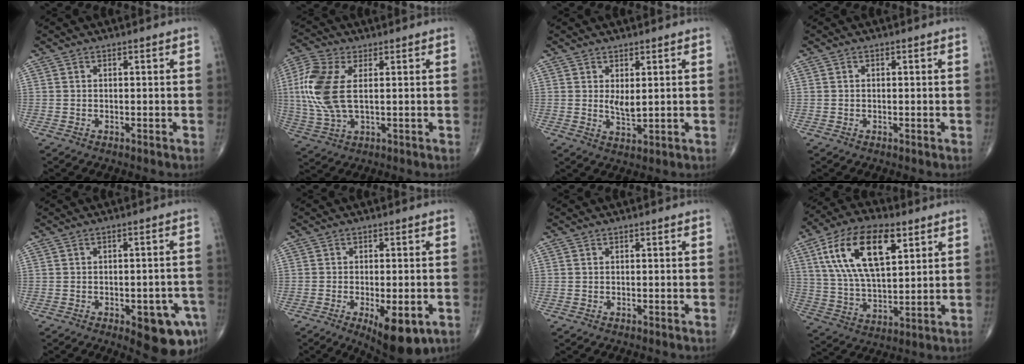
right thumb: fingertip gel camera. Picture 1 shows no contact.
{"total": 12.5, "force": [1.9, 6.4, 10.5], "torque": [-0.261, 0.005, 0.040]}
{"total": 3.1, "force": [0.8, 1.2, 2.8], "torque": [-0.048, -0.014, 0.019]}
{"total": 0.0}
{"total": 10.7, "force": [-4.6, 4.2, 8.7], "torque": [-0.079, 0.016, -0.048]}
{"total": 10.3, "force": [-4.0, 3.9, 8.7], "torque": [-0.114, -0.009, -0.049]}
{"total": 0.0}
{"total": 18.7, "force": [7.5, 8.7, 14.7], "torque": [-0.257, -0.012, 0.138]}